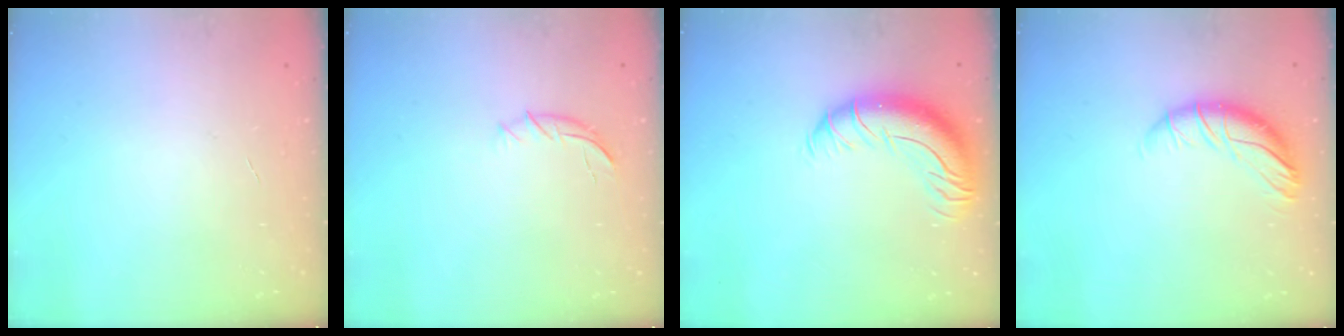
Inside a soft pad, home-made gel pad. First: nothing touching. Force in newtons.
{"total": 7.2, "press": 7.1, "slide": 1.1}
{"total": 13.3, "press": 13.0, "slide": 2.9}
{"total": 10.2, "press": 10.2, "slide": 1.0}